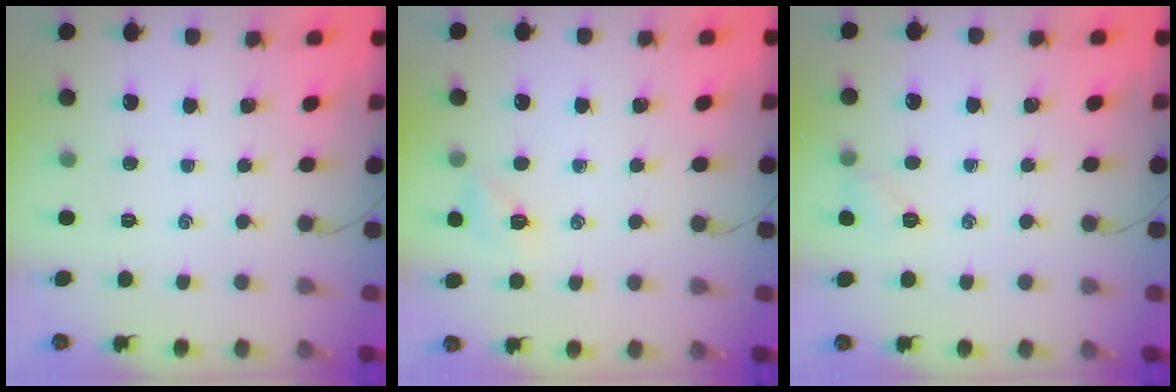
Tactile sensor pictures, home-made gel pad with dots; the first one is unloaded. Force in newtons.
{"total": 6.1, "press": 5.9, "slide": 1.6}
{"total": 5.9, "press": 5.7, "slide": 1.5}